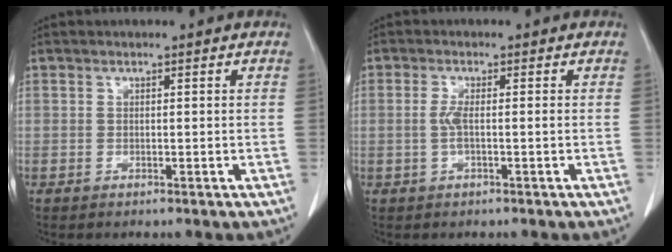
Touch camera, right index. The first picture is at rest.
{"total": 2.3, "force": [-0.3, 0.2, 2.3], "torque": [-0.051, 0.000, -0.007]}